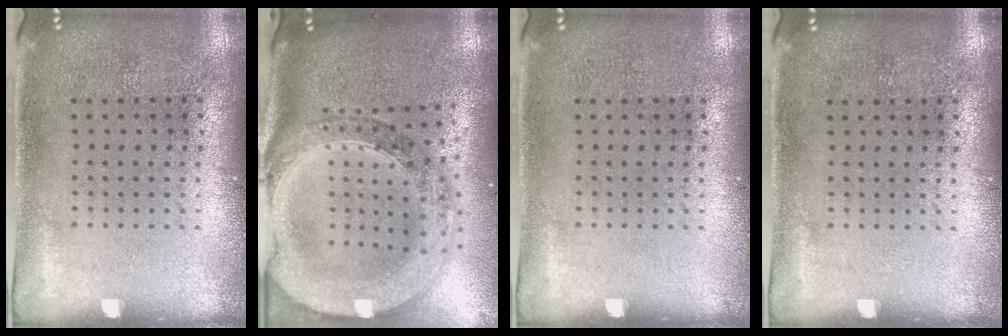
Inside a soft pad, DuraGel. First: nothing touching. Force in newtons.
{"total": 2.6, "press": 2.3, "slide": 1.3}
{"total": 0.0}
{"total": 0.0}